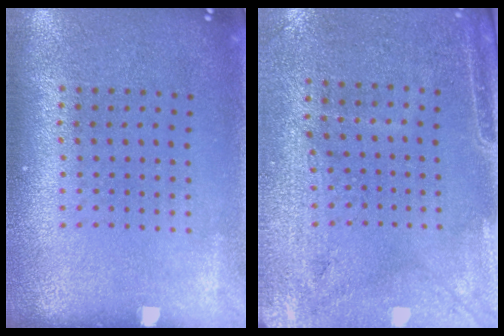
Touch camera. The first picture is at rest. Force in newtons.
{"total": 3.0, "press": 2.6, "slide": 1.5}